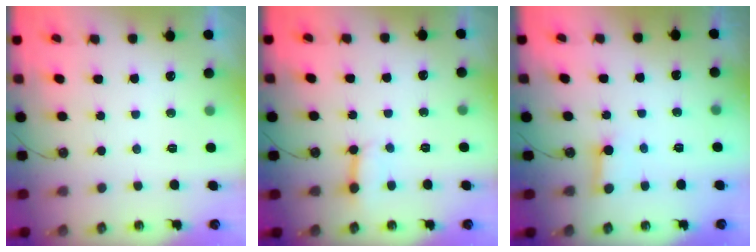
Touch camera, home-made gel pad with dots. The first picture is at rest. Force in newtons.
{"total": 2.8, "press": 2.8, "slide": 0.3}
{"total": 3.0, "press": 3.0, "slide": 0.4}